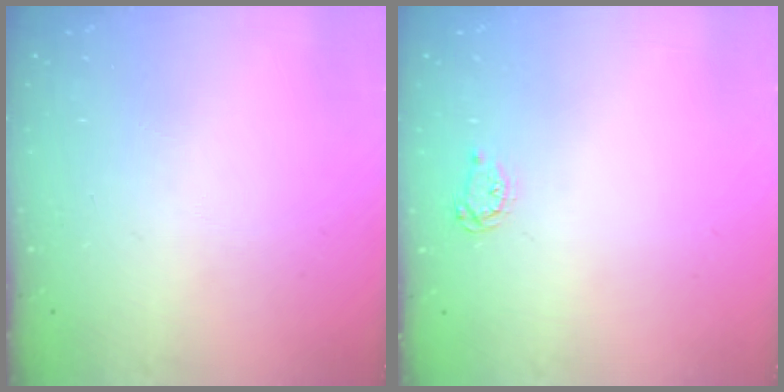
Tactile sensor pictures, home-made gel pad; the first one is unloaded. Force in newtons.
{"total": 4.0, "press": 4.0, "slide": 0.5}